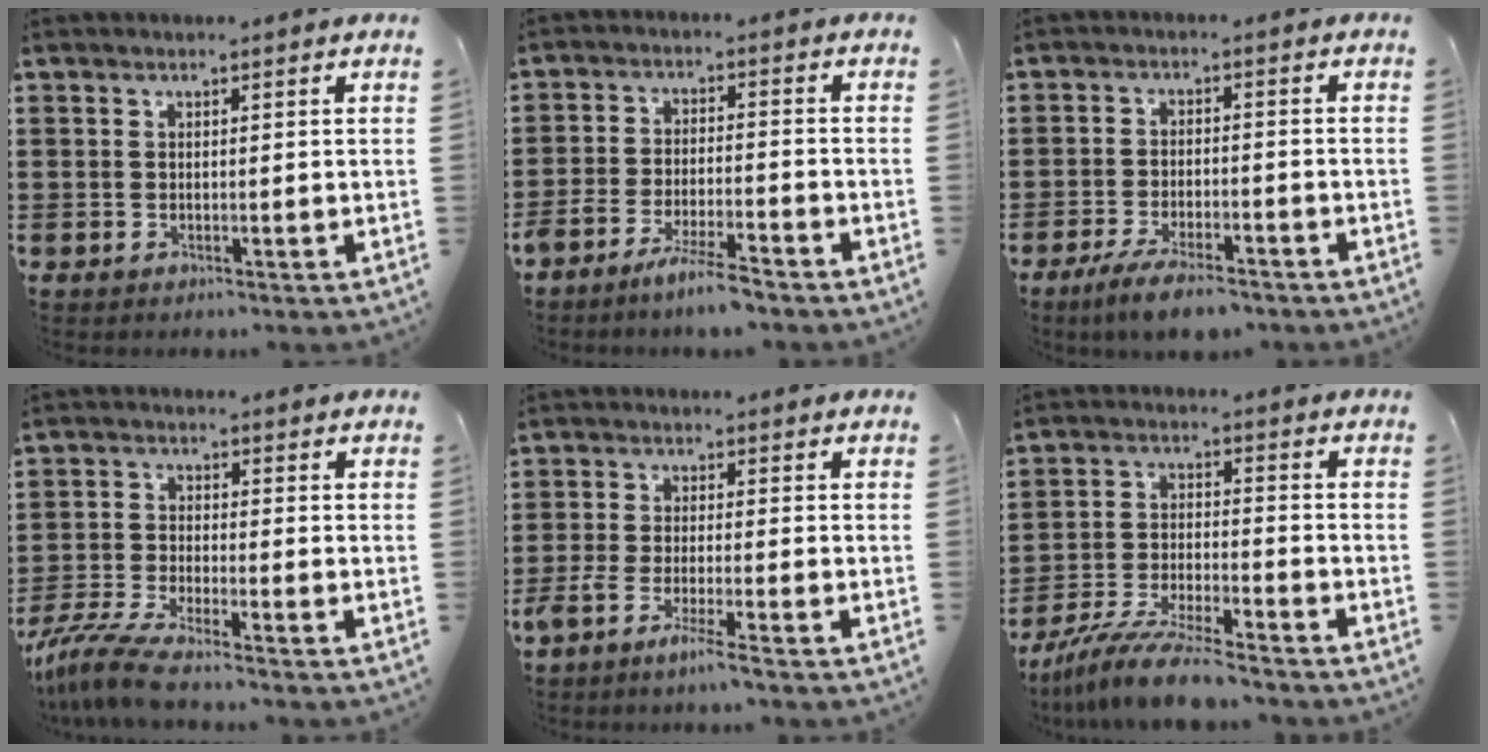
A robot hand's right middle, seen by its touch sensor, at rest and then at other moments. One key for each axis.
{"total": 5.5, "fx": -4.8, "fy": 0.2, "fz": 2.7, "tx": -0.054, "ty": -0.006, "tz": -0.088}
{"total": 5.2, "fx": -4.4, "fy": 0.9, "fz": 2.6, "tx": -0.055, "ty": -0.004, "tz": -0.083}
{"total": 5.6, "fx": -5.0, "fy": 0.2, "fz": 2.6, "tx": -0.076, "ty": -0.024, "tz": -0.104}
{"total": 4.0, "fx": -2.9, "fy": -0.2, "fz": 2.7, "tx": -0.065, "ty": -0.015, "tz": -0.058}
{"total": 8.9, "fx": -8.2, "fy": 0.5, "fz": 3.5, "tx": -0.069, "ty": 0.005, "tz": -0.158}